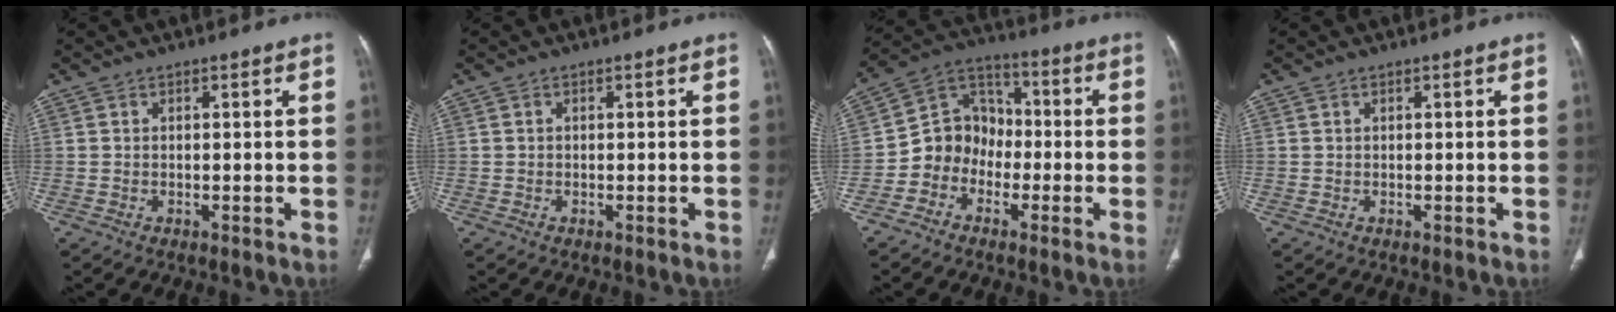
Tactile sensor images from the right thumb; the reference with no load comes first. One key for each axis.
{"total": 0.0}
{"total": 9.5, "fx": -3.1, "fy": 8.4, "fz": 3.1, "tx": -0.016, "ty": 0.054, "tz": -0.071}
{"total": 0.0}